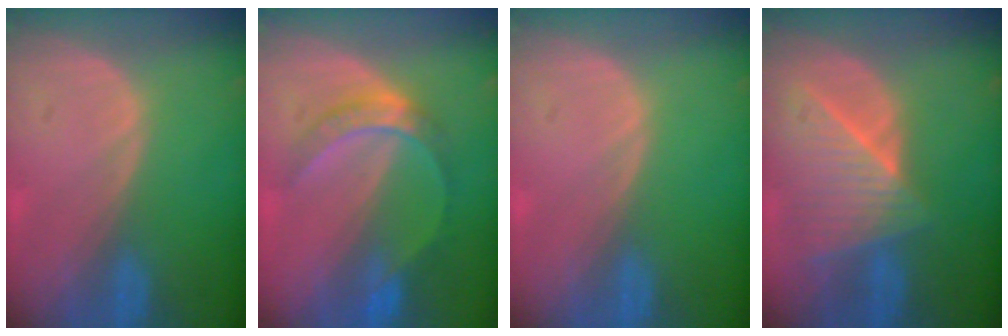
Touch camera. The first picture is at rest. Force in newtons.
{"total": 5.6, "press": 5.5, "slide": 1.0}
{"total": 0.0}
{"total": 8.3, "press": 7.6, "slide": 3.5}